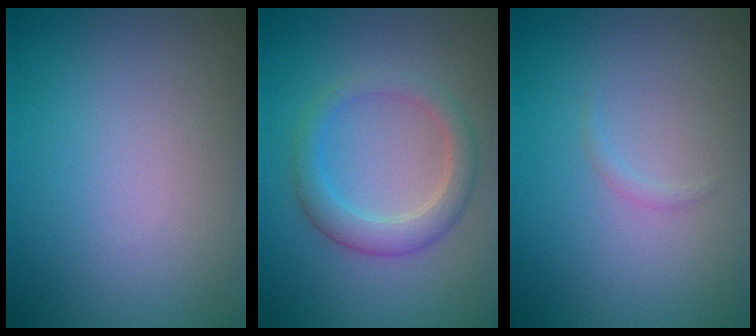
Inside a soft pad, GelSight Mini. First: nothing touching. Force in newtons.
{"total": 3.3, "press": 3.3, "slide": 0.2}
{"total": 0.5, "press": 0.5, "slide": 0.1}